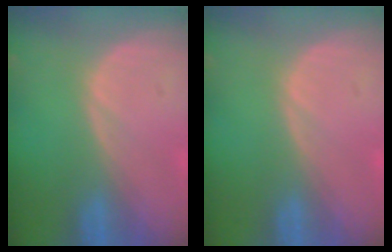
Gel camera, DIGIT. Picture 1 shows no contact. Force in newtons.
{"total": 0.0}